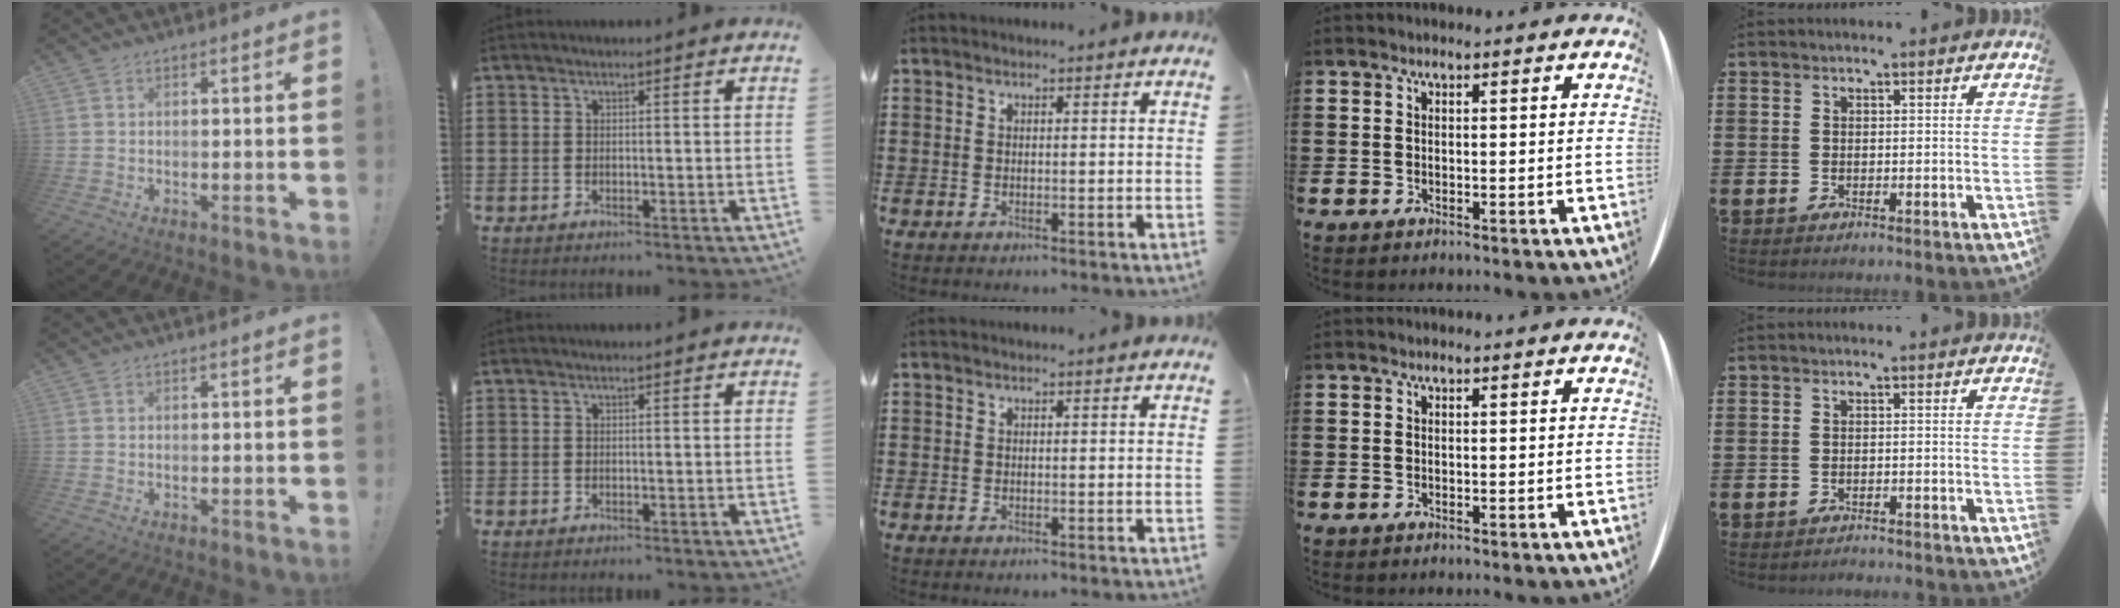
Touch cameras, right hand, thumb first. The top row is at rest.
{"little": {"total": 1.0, "force": [-1.0, -0.1, -0.1], "torque": [-0.001, 0.002, -0.021]}}